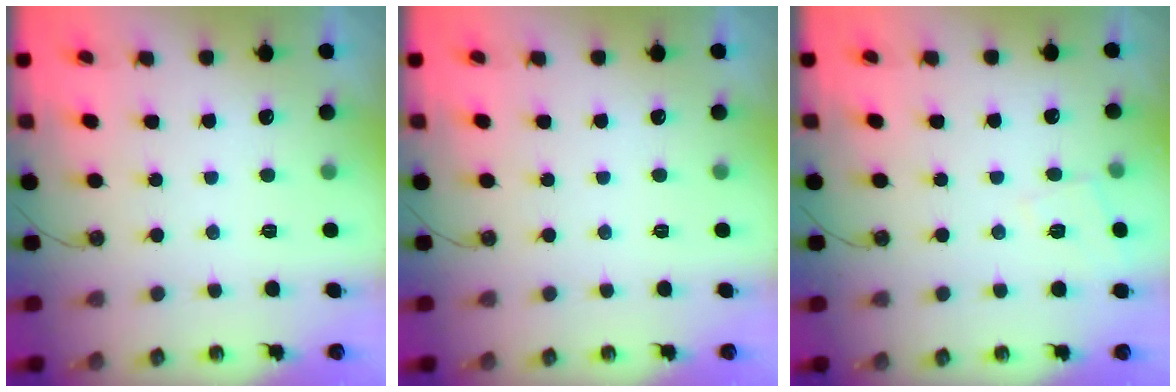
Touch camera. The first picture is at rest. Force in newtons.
{"total": 0.0}
{"total": 5.6, "press": 5.6, "slide": 0.7}